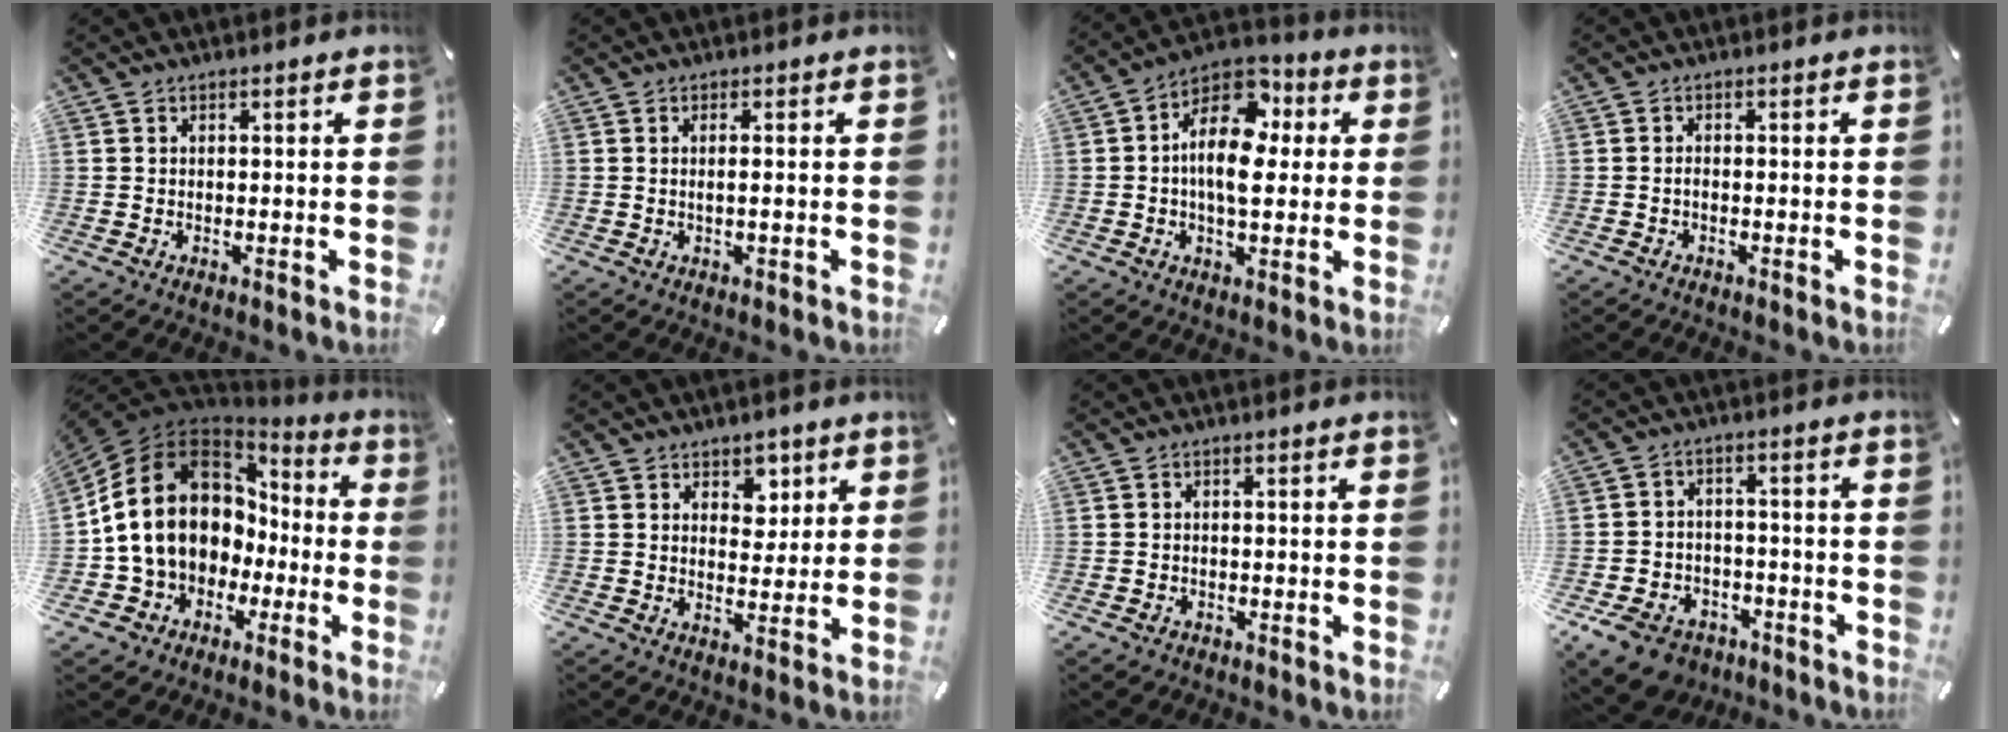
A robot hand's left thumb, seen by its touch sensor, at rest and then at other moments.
{"total": 1.5, "force": [0.0, 0.1, 1.5], "torque": [-0.028, -0.006, 0.000]}
{"total": 14.0, "force": [1.9, 9.0, 10.5], "torque": [-0.177, -0.017, 0.035]}
{"total": 0.9, "force": [-0.6, 0.3, 0.6], "torque": [-0.015, -0.002, -0.011]}
{"total": 17.2, "force": [1.1, 14.2, 9.6], "torque": [-0.211, 0.000, 0.020]}
{"total": 5.2, "force": [2.7, 4.1, 1.6], "torque": [0.001, -0.015, 0.039]}
{"total": 1.0, "force": [-0.5, 0.8, 0.2], "torque": [-0.005, 0.001, -0.013]}
{"total": 9.0, "force": [-5.8, 6.0, 3.4], "torque": [-0.068, 0.043, -0.102]}